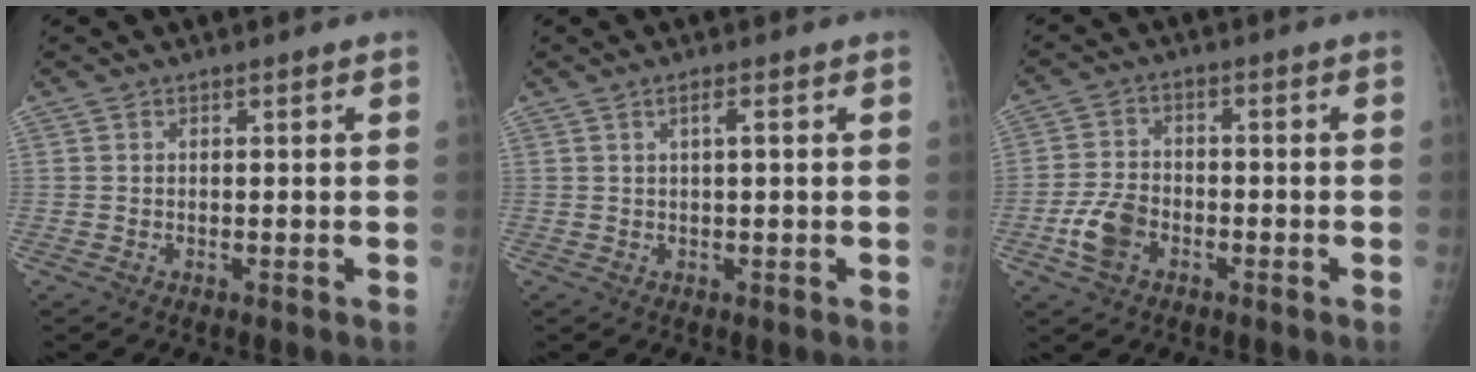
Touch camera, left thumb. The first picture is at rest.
{"total": 1.6, "force": [0.5, 0.2, 1.5], "torque": [-0.031, 0.006, 0.011]}
{"total": 6.4, "force": [-2.9, 4.2, 3.9], "torque": [-0.077, 0.012, -0.056]}